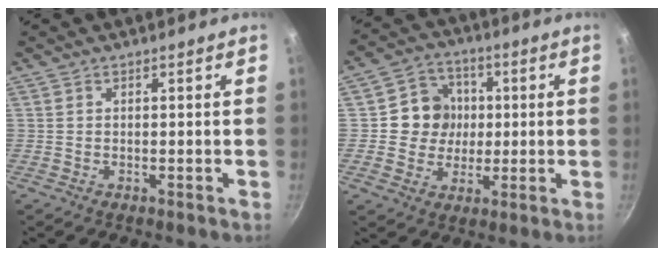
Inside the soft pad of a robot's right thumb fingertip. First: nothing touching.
{"total": 9.6, "force": [0.9, 9.0, 3.3], "torque": [-0.010, 0.009, 0.003]}